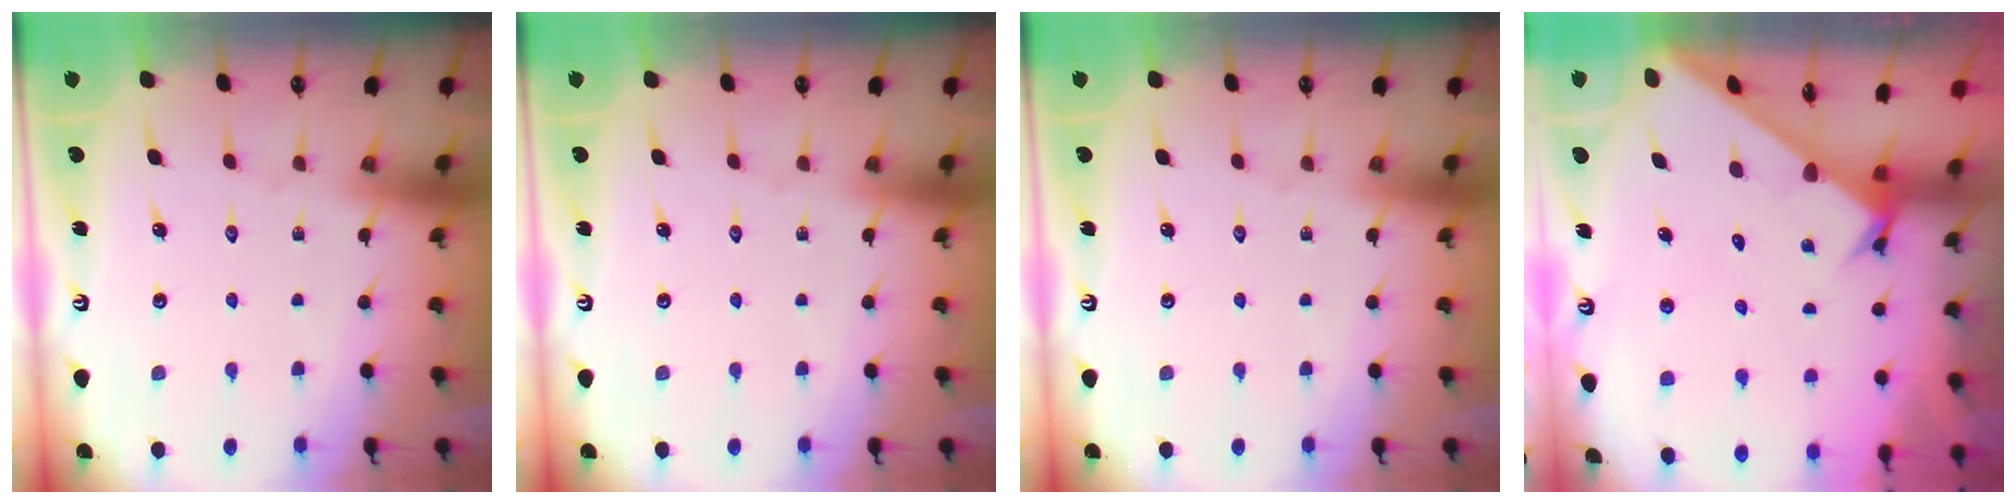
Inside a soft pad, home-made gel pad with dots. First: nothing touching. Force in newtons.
{"total": 0.0}
{"total": 0.0}
{"total": 2.7, "press": 2.7, "slide": 0.3}